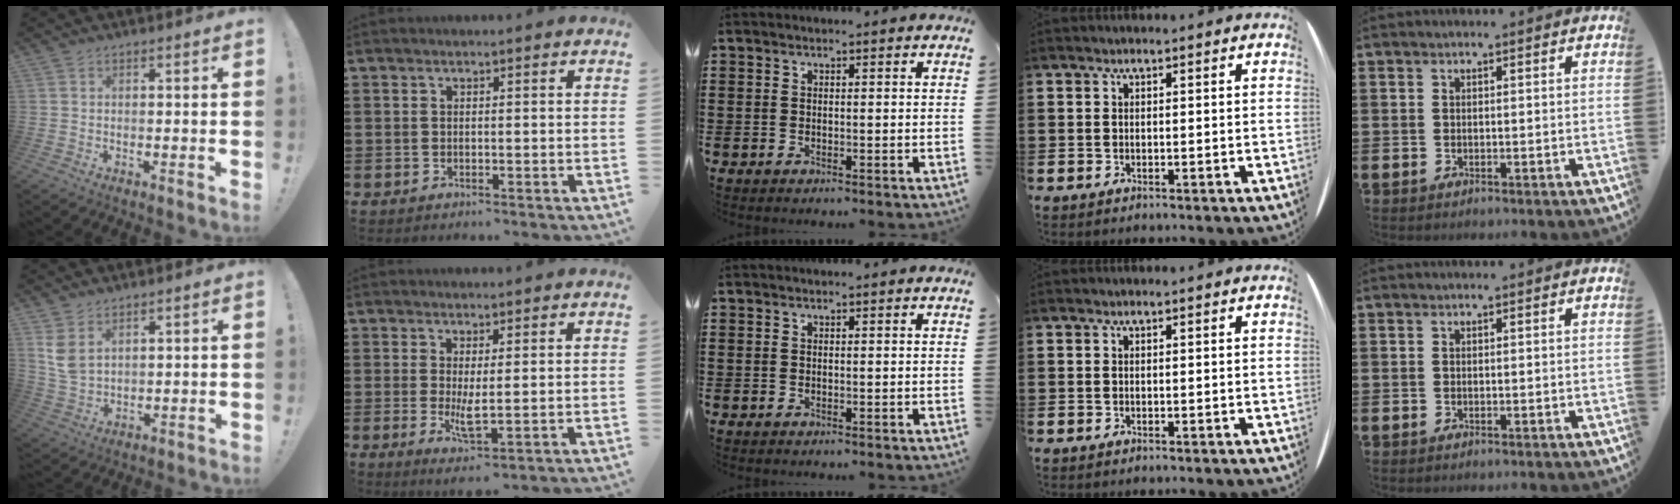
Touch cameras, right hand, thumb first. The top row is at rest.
{"thumb": {"total": 6.3, "force": [3.3, 3.8, 3.8], "torque": [-0.073, -0.014, 0.065]}, "index": {"total": 3.4, "force": [0.3, 0.8, 3.3], "torque": [-0.063, -0.008, 0.002]}}